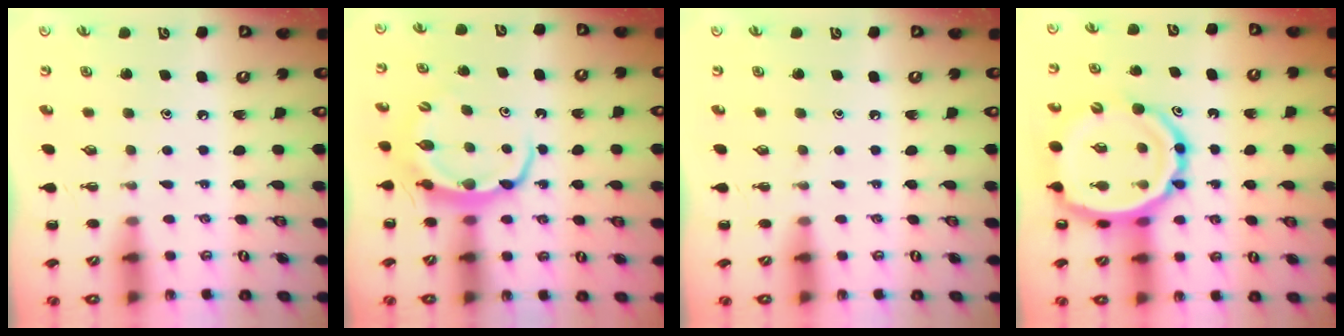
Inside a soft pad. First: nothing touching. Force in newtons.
{"total": 6.2, "press": 6.2, "slide": 0.3}
{"total": 0.0}
{"total": 15.9, "press": 15.4, "slide": 3.9}